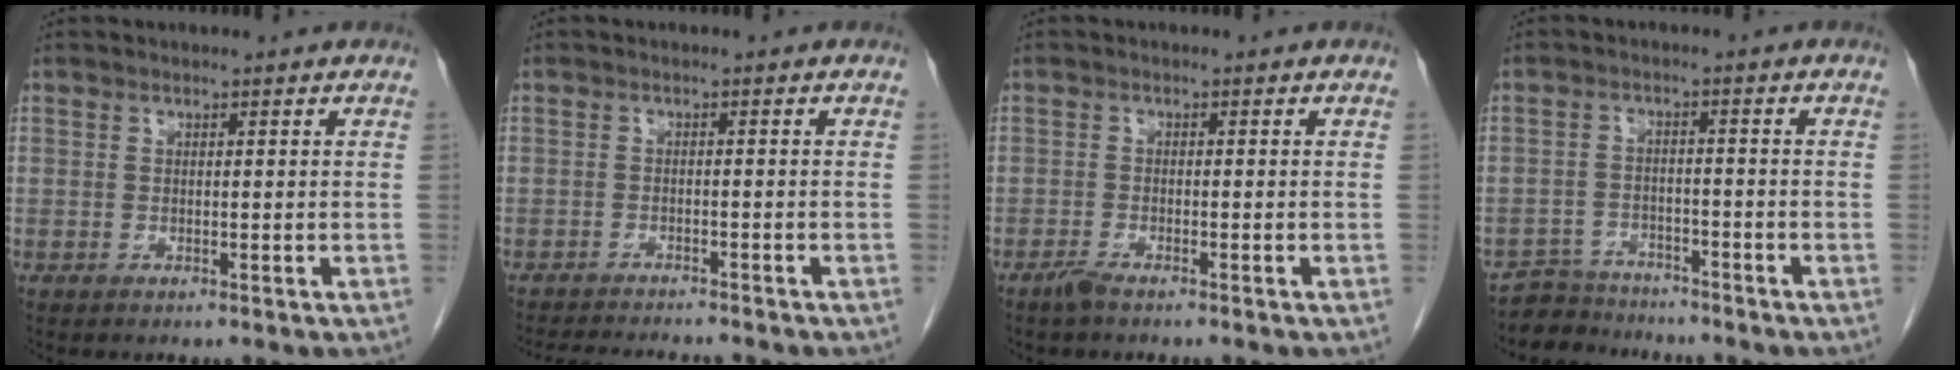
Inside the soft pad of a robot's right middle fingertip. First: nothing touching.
{"total": 8.7, "force": [-8.1, 0.9, 3.0], "torque": [-0.044, -0.010, -0.116]}
{"total": 1.7, "force": [-1.4, 0.1, 0.9], "torque": [-0.027, -0.004, -0.029]}
{"total": 5.1, "force": [-4.7, 1.8, -0.8], "torque": [0.016, 0.002, -0.083]}